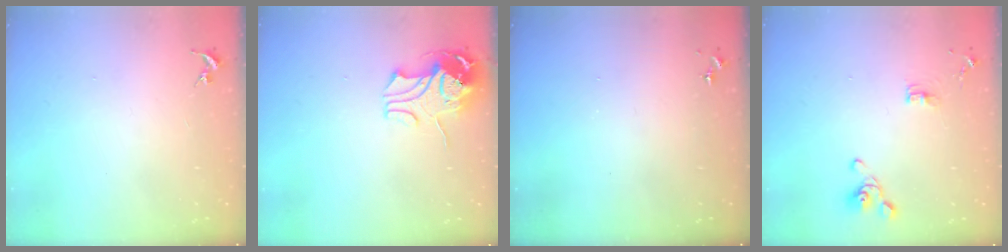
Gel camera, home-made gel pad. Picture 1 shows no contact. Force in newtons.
{"total": 10.9, "press": 10.9, "slide": 1.1}
{"total": 0.0}
{"total": 7.7, "press": 7.3, "slide": 2.3}